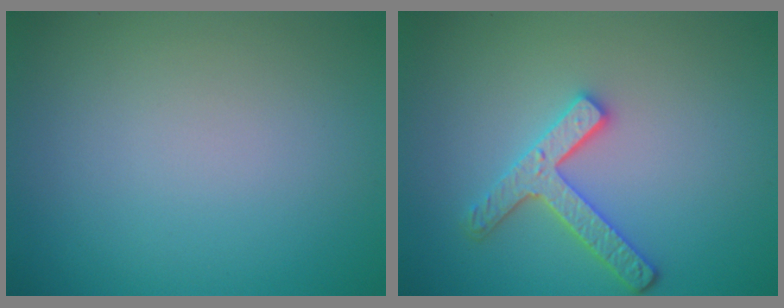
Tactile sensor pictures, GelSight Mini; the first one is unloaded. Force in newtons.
{"total": 3.4, "press": 3.1, "slide": 1.4}